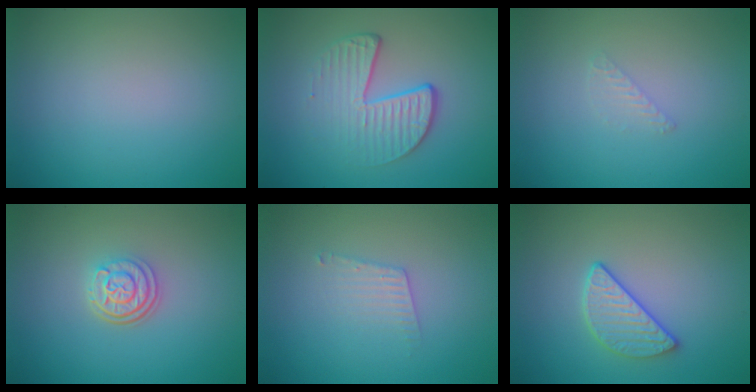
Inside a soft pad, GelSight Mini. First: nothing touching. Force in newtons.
{"total": 4.4, "press": 2.8, "slide": 3.4}
{"total": 0.8, "press": 0.8, "slide": 0.0}
{"total": 3.1, "press": 2.5, "slide": 1.8}
{"total": 1.7, "press": 1.7, "slide": 0.0}
{"total": 2.9, "press": 2.6, "slide": 1.3}